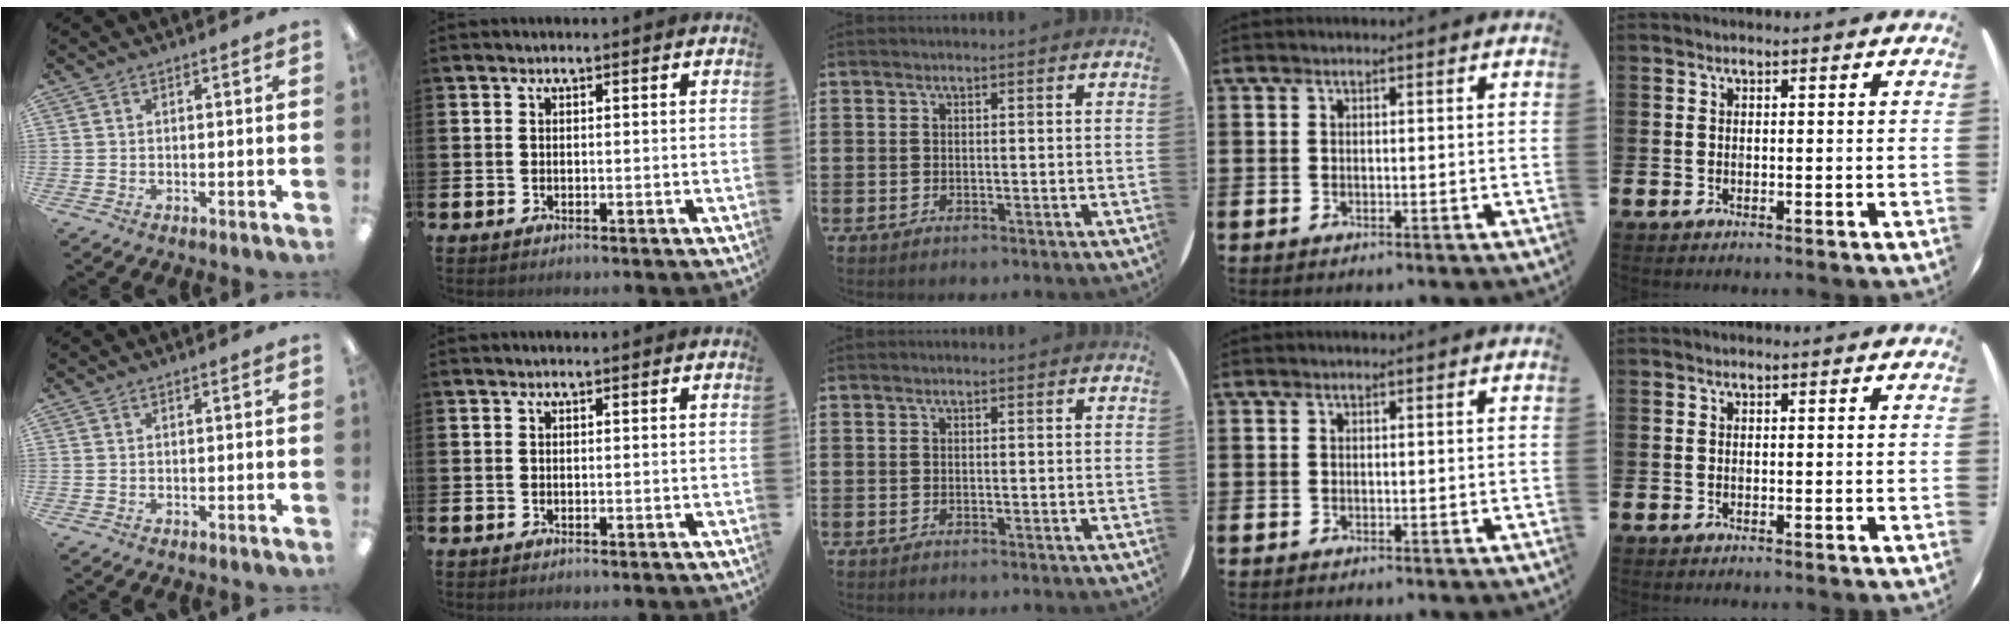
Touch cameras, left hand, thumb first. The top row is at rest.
{}